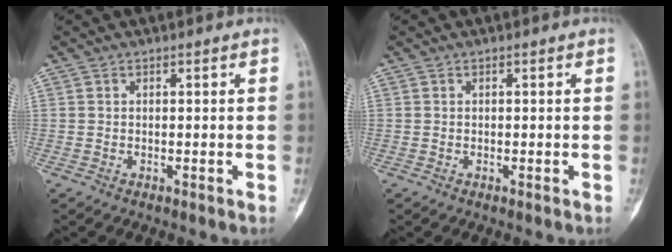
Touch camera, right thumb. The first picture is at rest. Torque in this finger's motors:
{"motor_torque": [-0.16, -0.16, -0.16, -0.02, -0.10]}